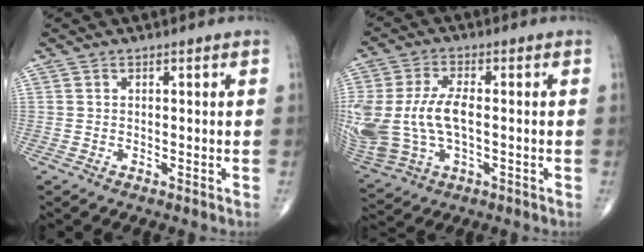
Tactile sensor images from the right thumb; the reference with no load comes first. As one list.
[{"total": 15.8, "force": [-0.7, 8.9, 13.0], "torque": [-0.317, 0.002, -0.001]}]